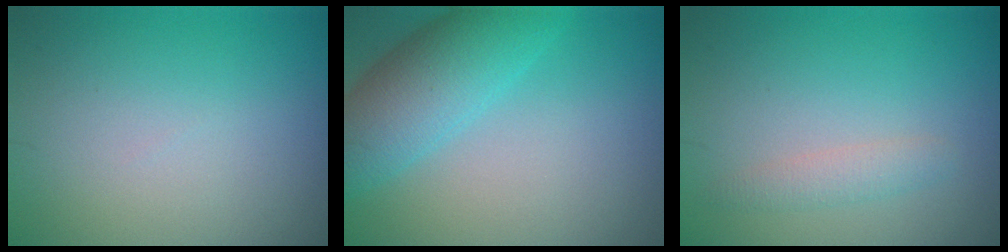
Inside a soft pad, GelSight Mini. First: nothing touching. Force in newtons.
{"total": 6.0, "press": 6.0, "slide": 0.3}
{"total": 1.4, "press": 1.4, "slide": 0.1}